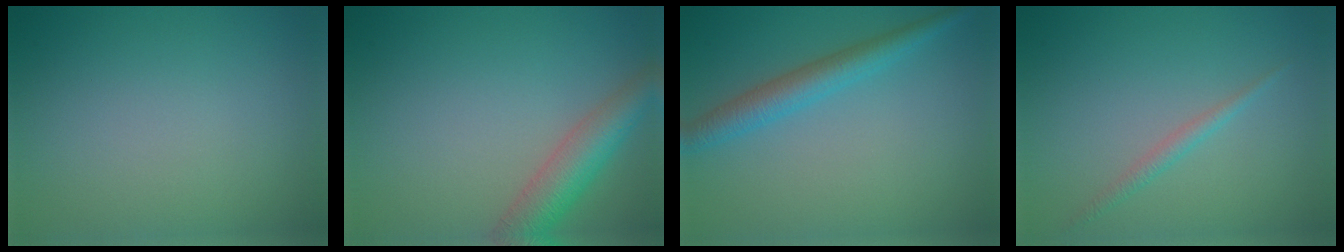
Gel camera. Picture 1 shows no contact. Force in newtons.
{"total": 4.8, "press": 4.7, "slide": 0.3}
{"total": 3.3, "press": 3.3, "slide": 0.1}
{"total": 1.3, "press": 1.3, "slide": 0.1}